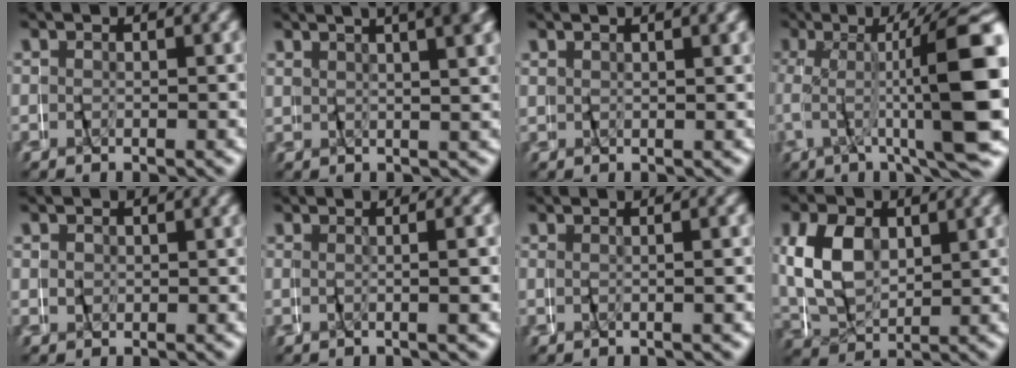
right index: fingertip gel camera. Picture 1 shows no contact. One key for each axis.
{"total": 6.8, "fx": 3.5, "fy": 2.1, "fz": 5.4, "tx": -0.062, "ty": 0.027, "tz": 0.050}
{"total": 1.1, "fx": 1.0, "fy": -0.1, "fz": 0.6, "tx": -0.012, "ty": 0.004, "tz": 0.020}
{"total": 13.2, "fx": 0.6, "fy": 3.4, "fz": 12.7, "tx": -0.190, "ty": 0.020, "tz": 0.008}
{"total": 1.0, "fx": 0.3, "fy": 0.9, "fz": 0.1, "tx": 0.001, "ty": 0.002, "tz": 0.007}
{"total": 1.4, "fx": -0.5, "fy": -1.1, "fz": 0.7, "tx": -0.021, "ty": 0.006, "tz": -0.006}
{"total": 1.1, "fx": -0.4, "fy": -0.8, "fz": 0.5, "tx": -0.017, "ty": 0.006, "tz": -0.006}
{"total": 4.9, "fx": 1.2, "fy": 3.7, "fz": 3.0, "tx": -0.074, "ty": 0.001, "tz": 0.025}